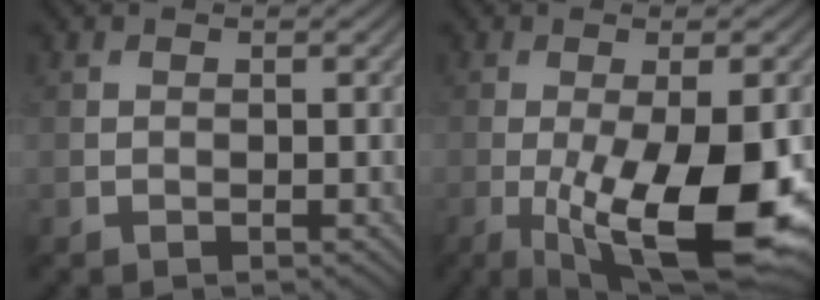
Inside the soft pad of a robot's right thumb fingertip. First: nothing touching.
{"total": 13.6, "force": [-3.7, 4.3, 12.4], "torque": [-0.203, -0.028, -0.049]}